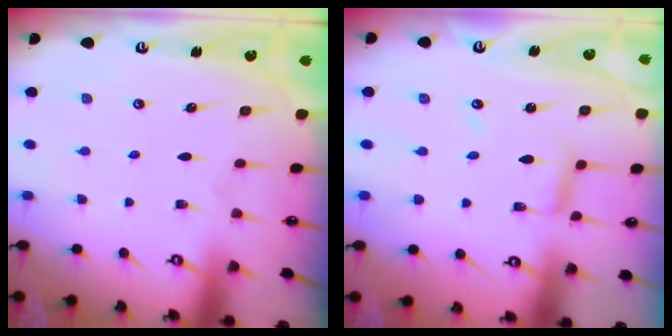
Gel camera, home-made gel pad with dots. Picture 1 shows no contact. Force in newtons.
{"total": 5.8, "press": 5.8, "slide": 0.5}